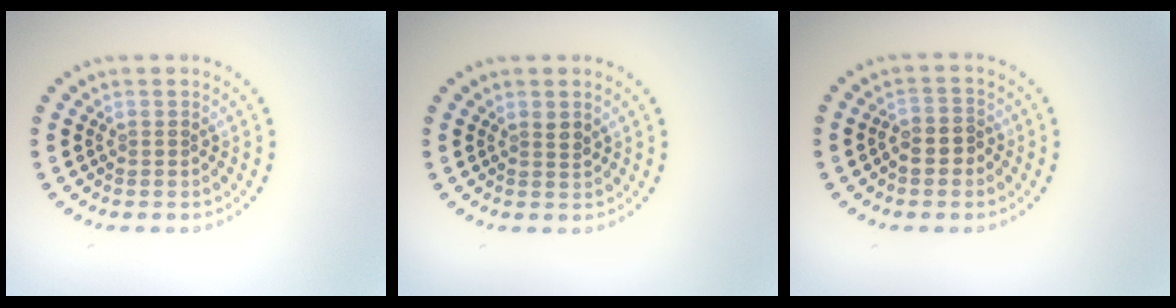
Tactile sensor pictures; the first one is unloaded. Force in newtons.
{"total": 0.9, "press": 0.8, "slide": 0.5}
{"total": 2.1, "press": 2.0, "slide": 0.9}